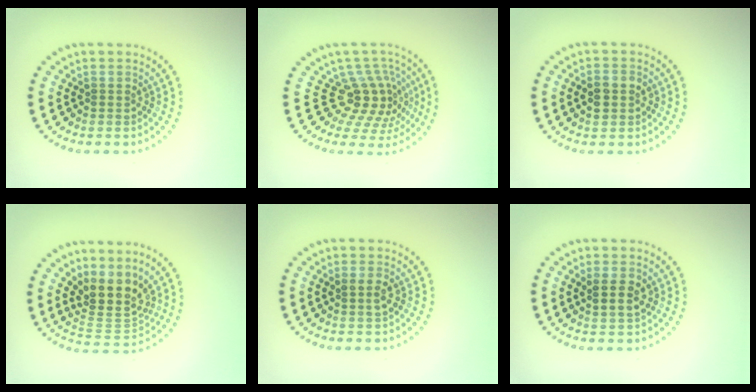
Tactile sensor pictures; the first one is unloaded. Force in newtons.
{"total": 4.4, "press": 3.1, "slide": 3.2}
{"total": 2.7, "press": 2.7, "slide": 0.2}
{"total": 4.3, "press": 3.5, "slide": 2.6}
{"total": 1.4, "press": 1.4, "slide": 0.2}
{"total": 2.3, "press": 2.2, "slide": 0.7}